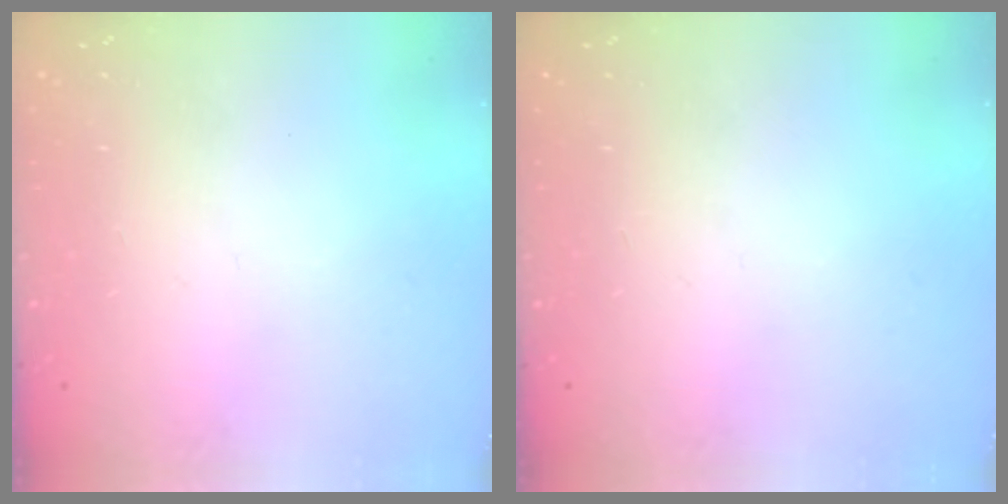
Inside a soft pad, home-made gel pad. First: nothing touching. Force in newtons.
{"total": 0.0}